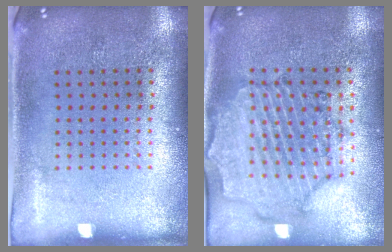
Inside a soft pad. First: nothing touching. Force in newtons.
{"total": 1.6, "press": 1.6, "slide": 0.3}